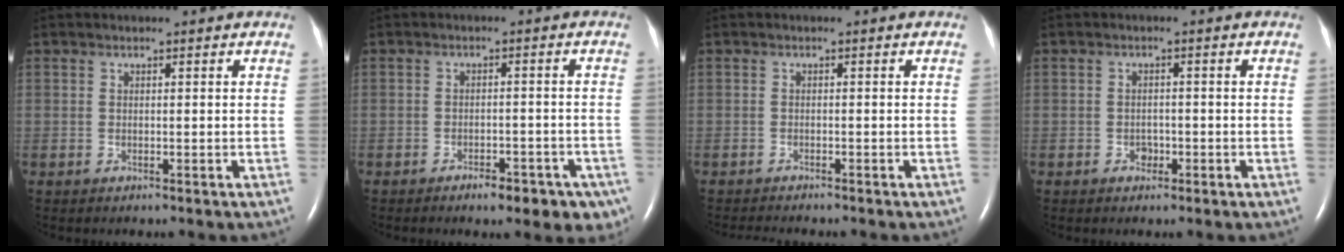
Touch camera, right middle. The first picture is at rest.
{"total": 6.9, "force": [-4.7, 2.9, 4.1], "torque": [-0.038, 0.007, -0.062]}
{"total": 3.8, "force": [-3.5, 0.3, 1.4], "torque": [-0.020, -0.010, -0.049]}
{"total": 1.5, "force": [-0.8, 1.1, 0.7], "torque": [-0.009, 0.005, -0.012]}